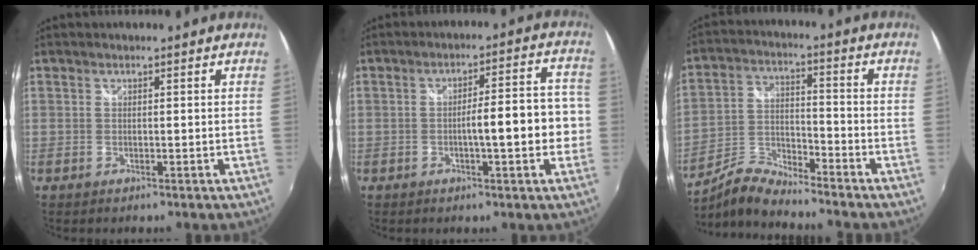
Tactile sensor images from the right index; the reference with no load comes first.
{"total": 9.5, "force": [-1.7, 1.9, 9.1], "torque": [-0.137, 0.010, -0.020]}
{"total": 7.9, "force": [-7.2, 1.1, 3.1], "torque": [-0.068, 0.010, -0.146]}